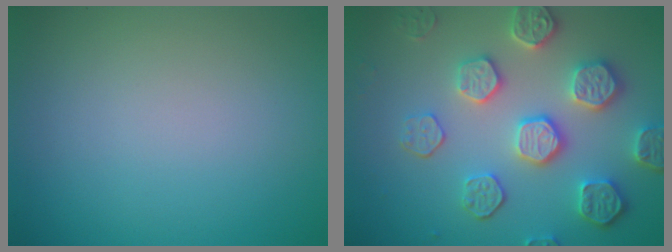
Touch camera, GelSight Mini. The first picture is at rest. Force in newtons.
{"total": 5.6, "press": 5.0, "slide": 2.5}